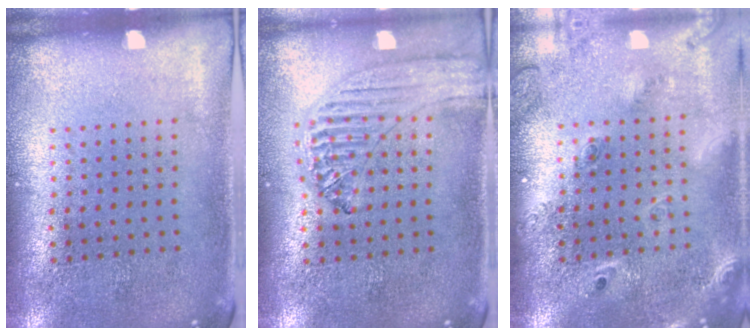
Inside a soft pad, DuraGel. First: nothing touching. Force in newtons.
{"total": 1.3, "press": 1.3, "slide": 0.3}
{"total": 2.3, "press": 1.8, "slide": 1.3}